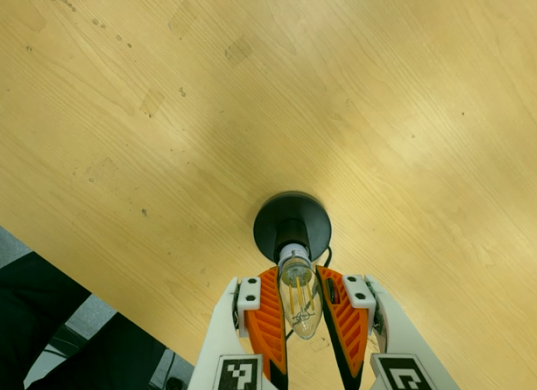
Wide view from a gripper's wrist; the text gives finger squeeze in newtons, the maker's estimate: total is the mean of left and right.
{"total": 12.9, "left": 12.3, "right": 13.5}